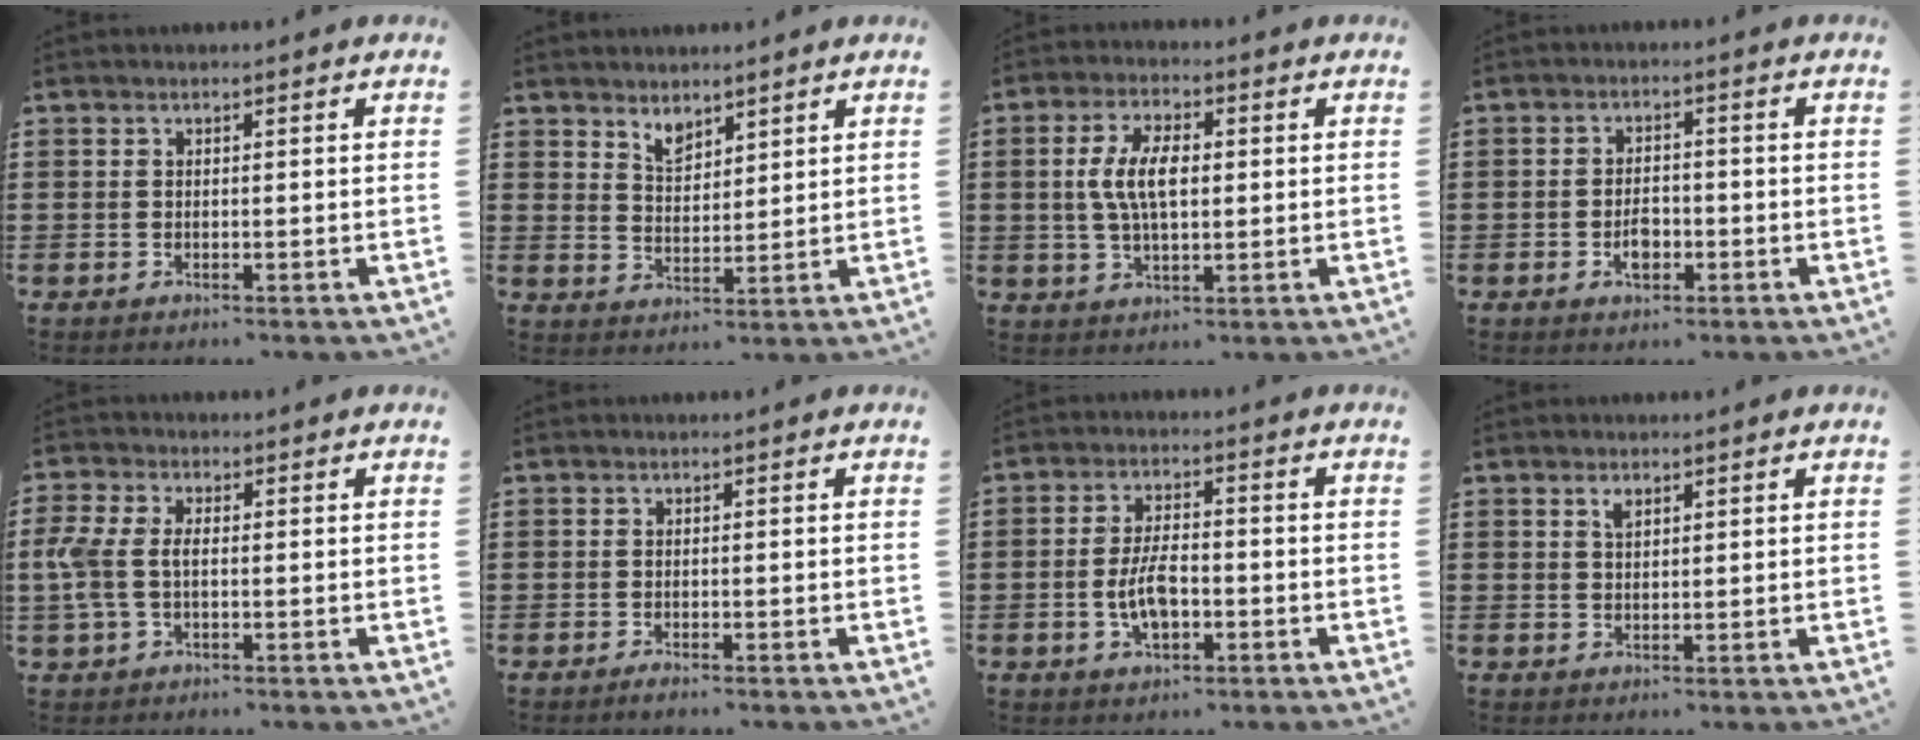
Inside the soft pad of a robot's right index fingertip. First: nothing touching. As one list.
[{"total": 3.1, "force": [2.8, 1.4, 0.6], "torque": [-0.022, 0.002, 0.052]}, {"total": 7.3, "force": [0.5, 3.3, 6.5], "torque": [-0.138, 0.007, 0.003]}, {"total": 3.3, "force": [-1.2, 1.7, 2.6], "torque": [-0.049, 0.001, -0.021]}, {"total": 4.8, "force": [-0.5, 2.8, 3.9], "torque": [-0.111, -0.006, -0.019]}, {"total": 0.6, "force": [-0.6, 0.0, 0.3], "torque": [-0.007, -0.004, -0.010]}, {"total": 5.9, "force": [-1.5, 2.6, 5.1], "torque": [-0.110, -0.001, -0.031]}, {"total": 1.6, "force": [1.0, 0.7, 0.9], "torque": [-0.021, 0.004, 0.017]}]